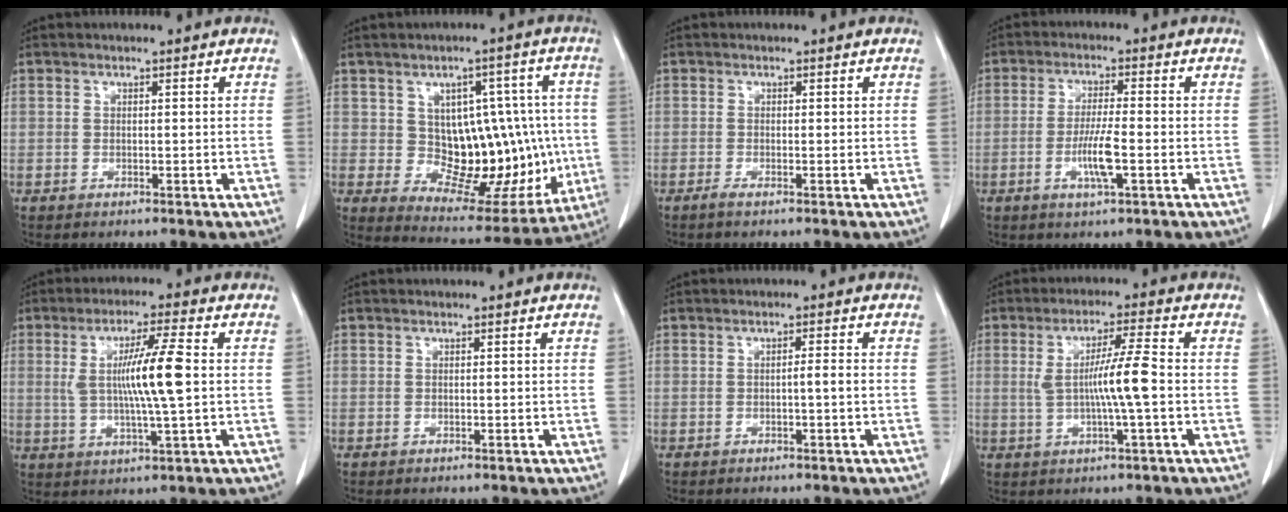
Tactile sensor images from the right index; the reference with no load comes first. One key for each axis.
{"total": 15.6, "fx": -0.4, "fy": 9.3, "fz": 12.6, "tx": -0.148, "ty": 0.028, "tz": 0.020}
{"total": 0.9, "fx": -0.6, "fy": -0.1, "fz": 0.6, "tx": -0.014, "ty": -0.002, "tz": -0.014}
{"total": 5.7, "fx": -1.8, "fy": 0.4, "fz": 5.4, "tx": -0.104, "ty": -0.007, "tz": -0.032}
{"total": 9.7, "fx": 0.8, "fy": 0.0, "fz": 9.6, "tx": -0.181, "ty": 0.000, "tz": 0.016}
{"total": 0.0}
{"total": 1.5, "fx": -0.4, "fy": -0.1, "fz": 1.4, "tx": -0.022, "ty": 0.001, "tz": -0.005}
{"total": 7.4, "fx": -0.3, "fy": -0.4, "fz": 7.4, "tx": -0.133, "ty": 0.002, "tz": -0.003}